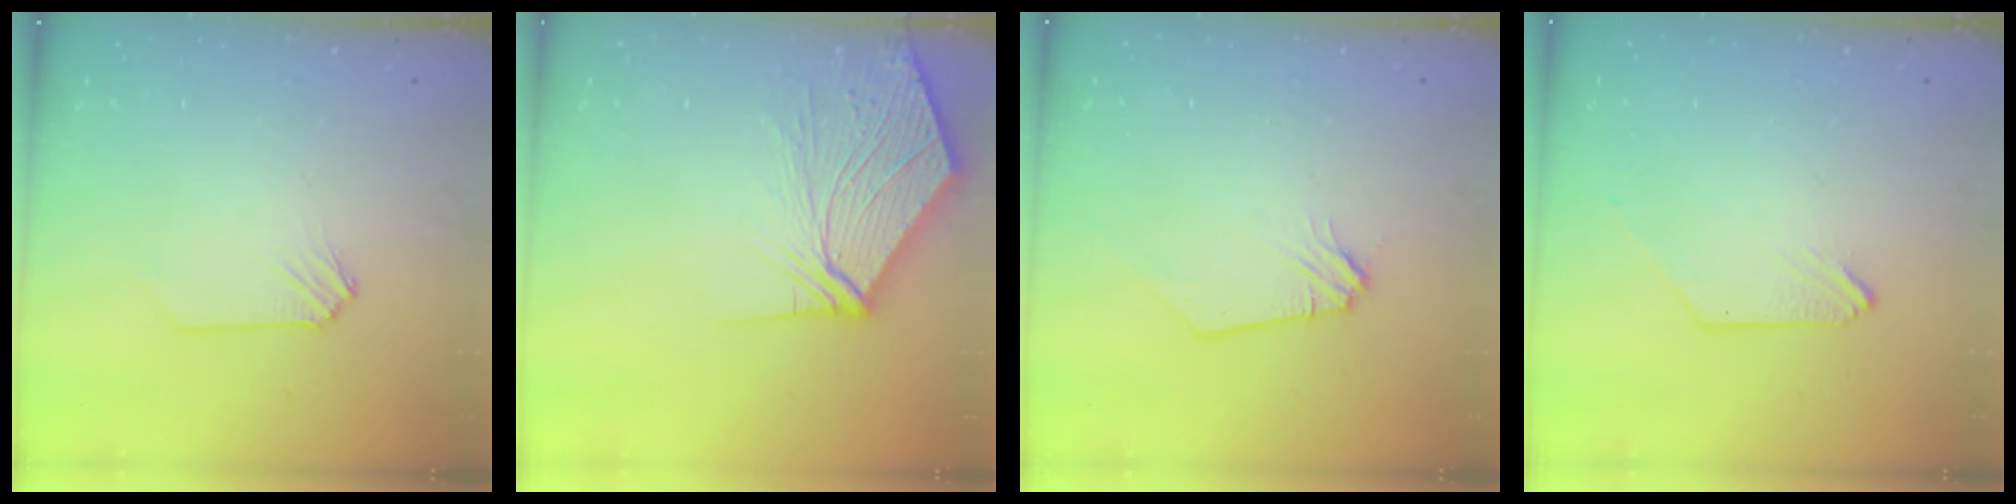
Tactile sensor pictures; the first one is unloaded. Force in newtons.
{"total": 9.8, "press": 9.7, "slide": 1.4}
{"total": 0.0}
{"total": 0.0}